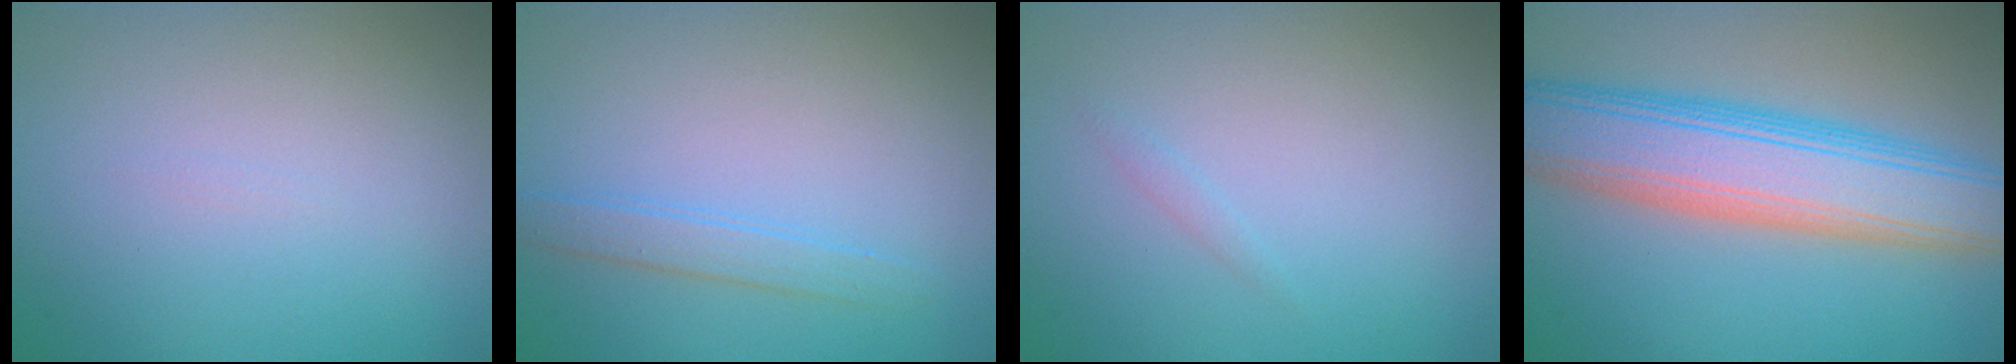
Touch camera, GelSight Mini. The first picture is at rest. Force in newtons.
{"total": 1.7, "press": 1.7, "slide": 0.0}
{"total": 0.5, "press": 0.5, "slide": 0.0}
{"total": 9.6, "press": 9.5, "slide": 0.4}